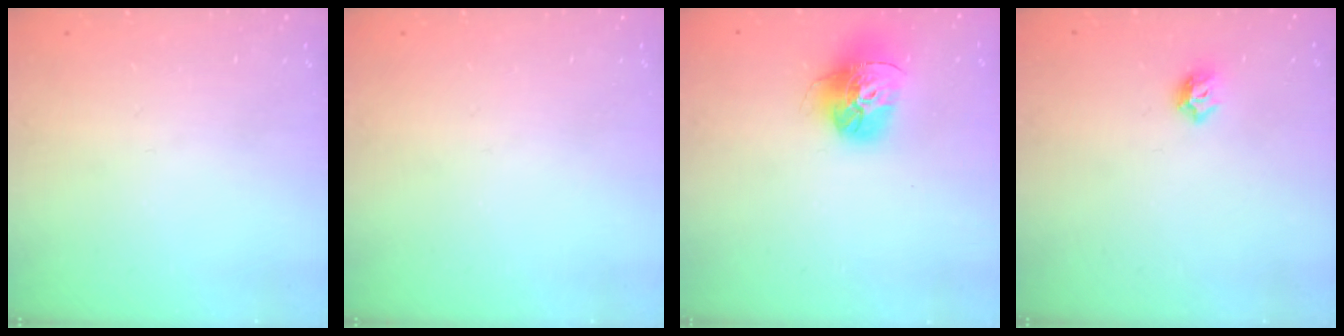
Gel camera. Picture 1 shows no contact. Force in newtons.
{"total": 0.0}
{"total": 16.3, "press": 16.2, "slide": 1.5}
{"total": 5.6, "press": 5.5, "slide": 0.9}